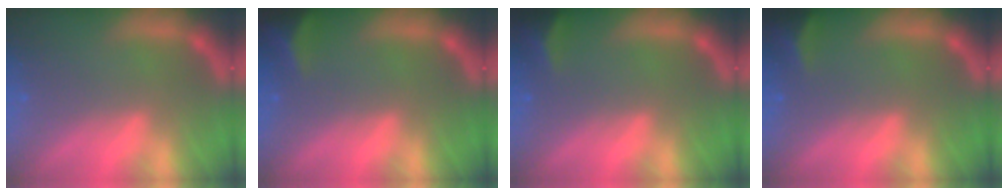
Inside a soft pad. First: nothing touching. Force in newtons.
{"total": 4.5}
{"total": 3.5}
{"total": 3.5}